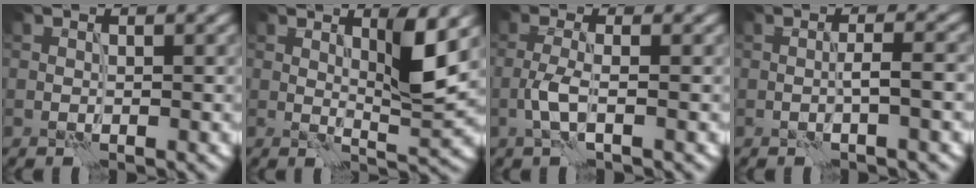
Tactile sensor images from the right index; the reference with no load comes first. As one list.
[{"total": 4.1, "force": [1.8, 0.6, 3.7], "torque": [-0.062, -0.008, 0.031]}, {"total": 2.1, "force": [-0.8, 0.3, 1.9], "torque": [-0.043, 0.004, -0.022]}, {"total": 1.8, "force": [-0.5, 0.0, 1.7], "torque": [-0.033, 0.008, -0.012]}]